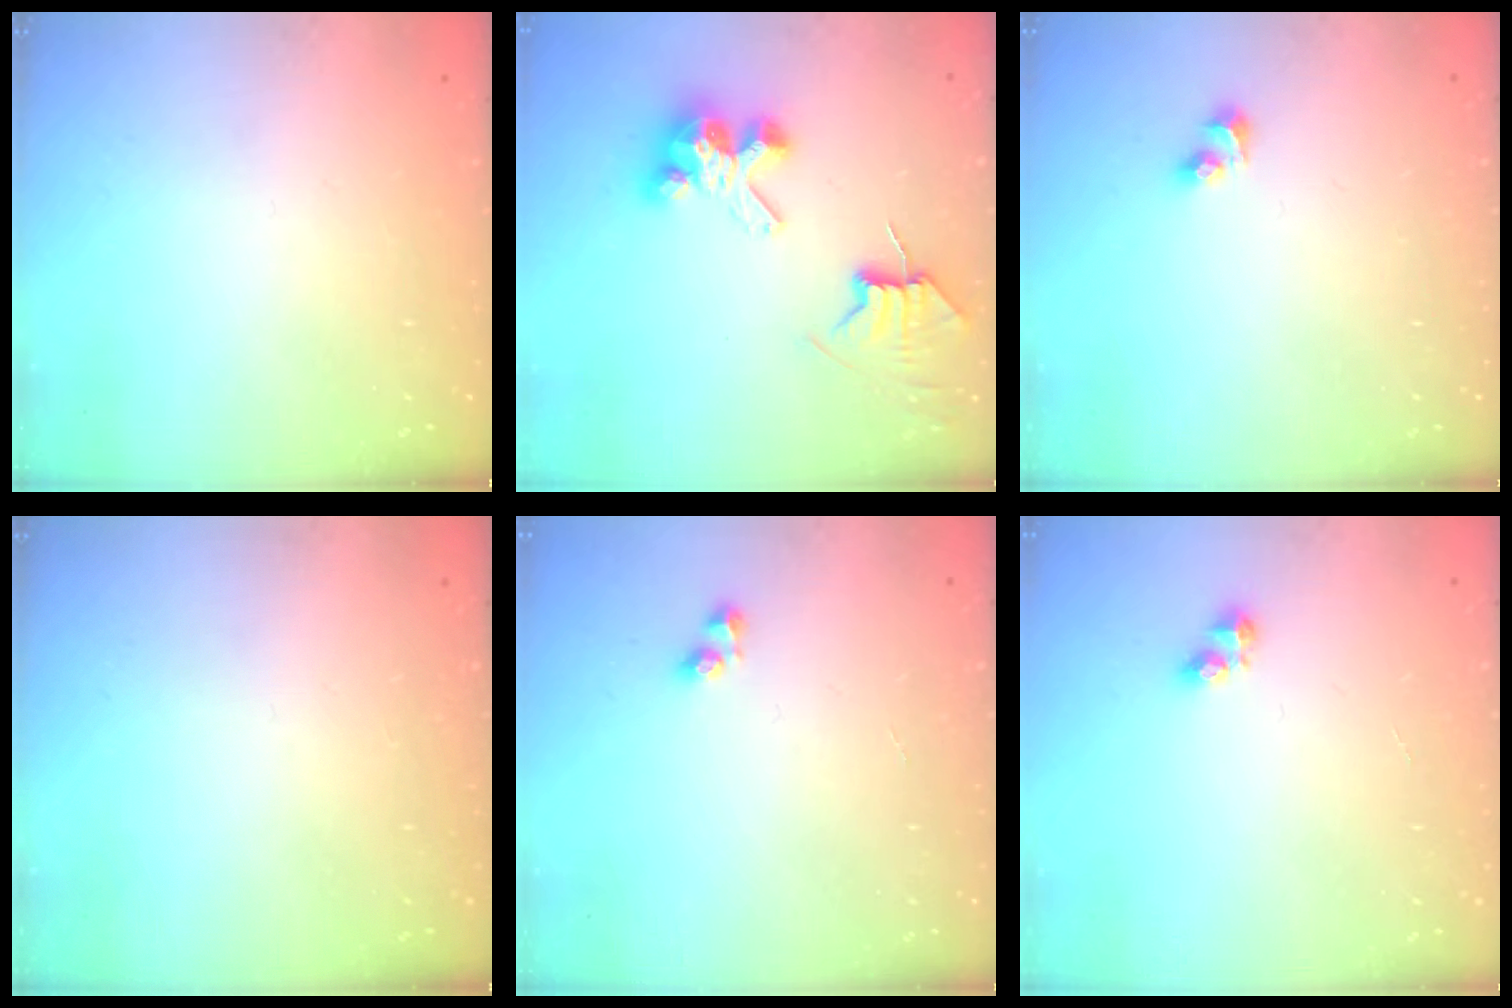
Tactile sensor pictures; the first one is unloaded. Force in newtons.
{"total": 7.6, "press": 7.6, "slide": 0.8}
{"total": 3.5, "press": 3.1, "slide": 1.6}
{"total": 0.0}
{"total": 2.5, "press": 2.2, "slide": 1.3}
{"total": 4.1, "press": 4.1, "slide": 0.6}